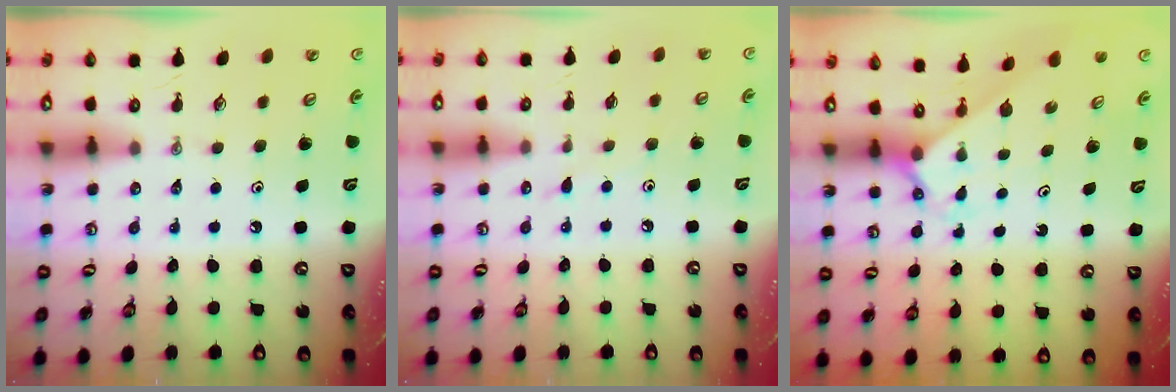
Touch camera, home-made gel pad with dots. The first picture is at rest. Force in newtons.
{"total": 4.8, "press": 4.7, "slide": 0.6}
{"total": 2.3, "press": 2.3, "slide": 0.2}